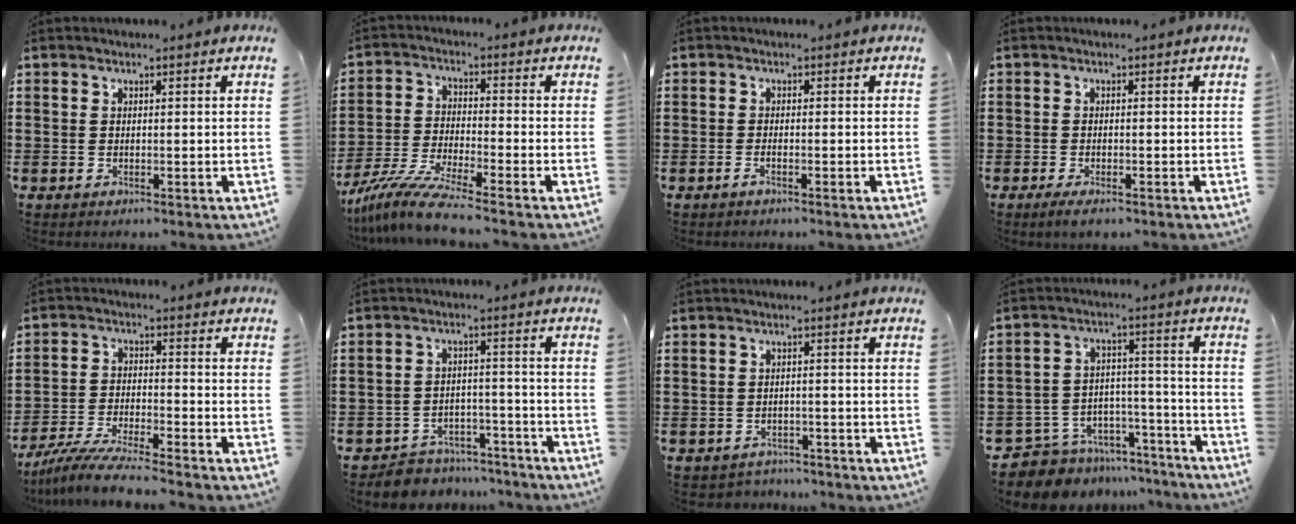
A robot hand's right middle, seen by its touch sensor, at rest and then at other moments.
{"total": 7.7, "force": [-6.5, 0.1, 4.1], "torque": [-0.101, -0.014, -0.132]}
{"total": 0.9, "force": [-0.6, 0.1, 0.7], "torque": [-0.013, -0.003, -0.010]}
{"total": 1.3, "force": [-1.0, 0.4, 0.7], "torque": [-0.015, -0.001, -0.019]}
{"total": 6.7, "force": [-6.2, -0.2, 2.5], "torque": [-0.056, -0.012, -0.120]}
{"total": 5.3, "force": [-5.2, 1.2, 0.0], "torque": [-0.001, 0.018, -0.107]}
{"total": 1.8, "force": [-1.7, 0.5, -0.2], "torque": [-0.005, 0.001, -0.040]}
{"total": 7.7, "force": [-7.2, 2.8, 0.4], "torque": [-0.009, 0.026, -0.139]}